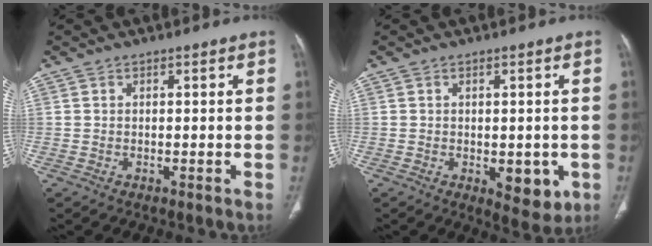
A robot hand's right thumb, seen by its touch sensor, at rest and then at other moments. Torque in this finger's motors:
{"motor_torque": [0.76, 0.83, -0.12, 0.10, 0.15]}